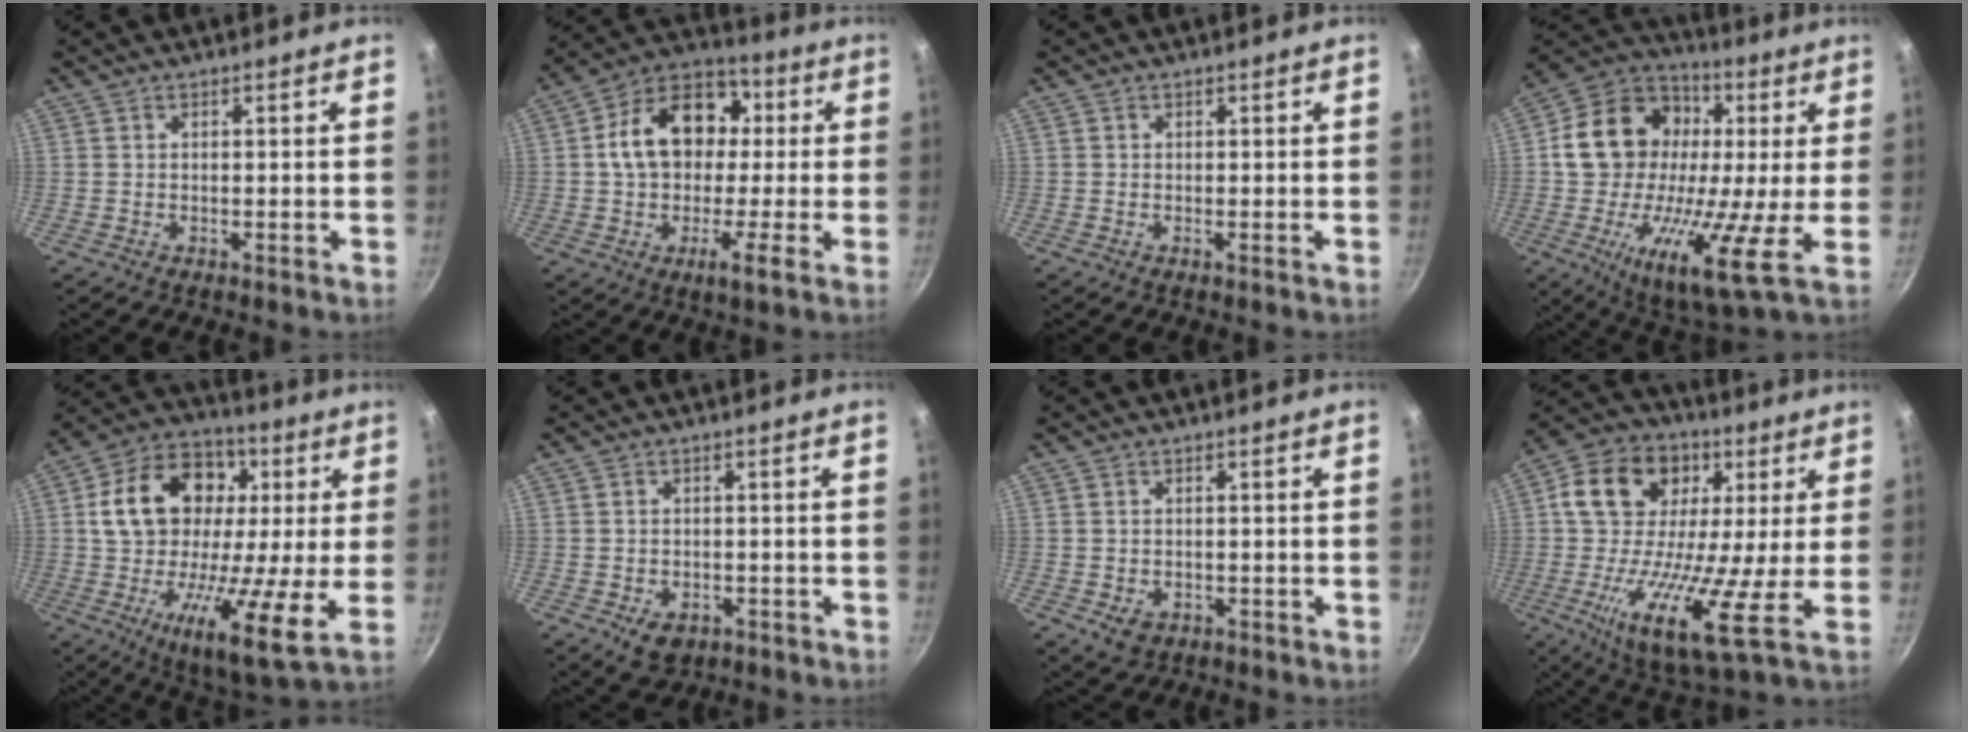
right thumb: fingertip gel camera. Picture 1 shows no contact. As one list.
[{"total": 16.9, "force": [1.5, 11.5, 12.3], "torque": [-0.178, 0.036, -0.001]}, {"total": 0.0}, {"total": 24.9, "force": [1.5, 14.1, 20.4], "torque": [-0.327, 0.002, -0.004]}, {"total": 25.4, "force": [2.2, 14.3, 20.9], "torque": [-0.312, 0.001, 0.009]}, {"total": 4.7, "force": [-1.9, 3.3, 2.7], "torque": [-0.035, 0.008, -0.015]}, {"total": 3.4, "force": [-1.0, 2.6, 1.9], "torque": [-0.030, 0.000, -0.007]}, {"total": 22.9, "force": [2.6, 13.1, 18.7], "torque": [-0.320, 0.000, 0.014]}]